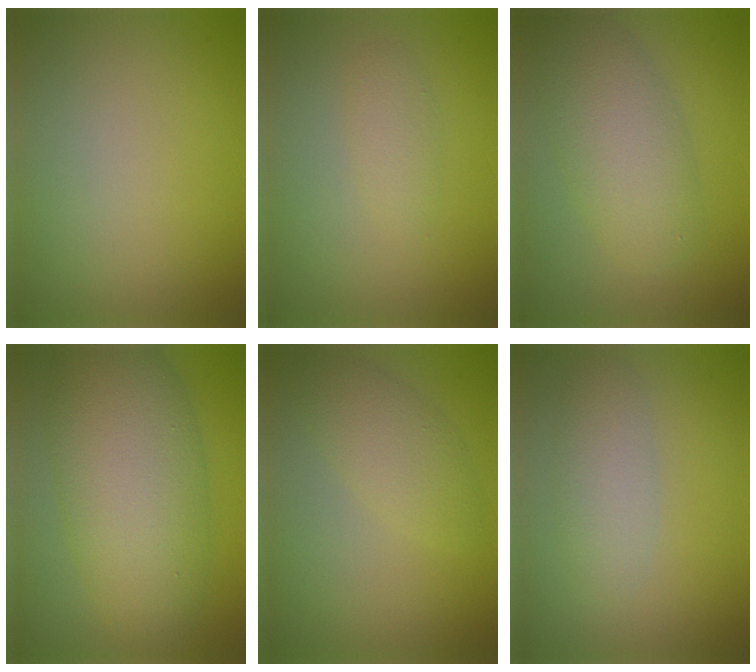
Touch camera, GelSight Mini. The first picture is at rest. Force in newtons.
{"total": 1.3, "press": 1.3, "slide": 0.0}
{"total": 5.5, "press": 5.5, "slide": 0.2}
{"total": 9.6, "press": 9.6, "slide": 0.3}
{"total": 2.8, "press": 2.8, "slide": 0.1}
{"total": 2.8, "press": 2.8, "slide": 0.3}